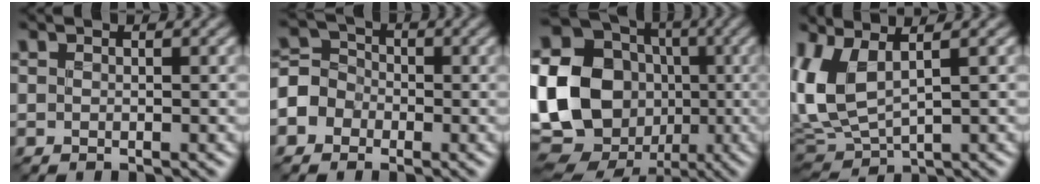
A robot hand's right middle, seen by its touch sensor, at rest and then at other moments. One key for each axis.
{"total": 4.1, "fx": -2.0, "fy": 3.5, "fz": 0.4, "tx": 0.020, "ty": 0.012, "tz": -0.060}
{"total": 22.5, "fx": -3.7, "fy": 19.9, "fz": 9.8, "tx": -0.214, "ty": 0.001, "tz": -0.117}
{"total": 5.8, "fx": 1.3, "fy": 2.6, "fz": 5.1, "tx": -0.125, "ty": 0.003, "tz": 0.023}